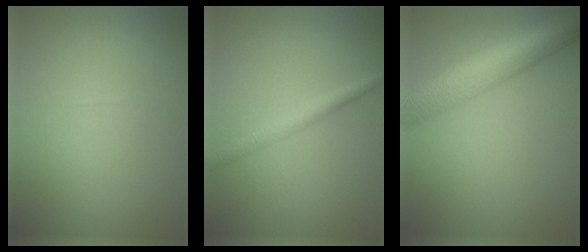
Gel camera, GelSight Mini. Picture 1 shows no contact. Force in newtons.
{"total": 2.3, "press": 2.3, "slide": 0.0}
{"total": 9.1, "press": 9.1, "slide": 0.4}